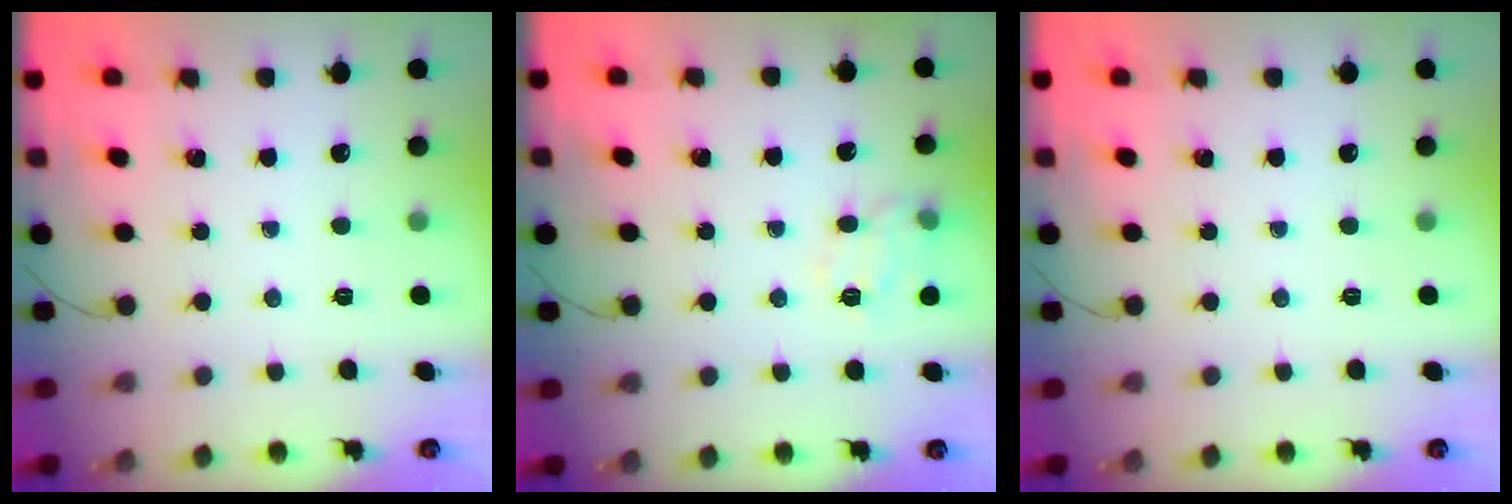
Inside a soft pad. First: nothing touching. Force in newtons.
{"total": 9.6, "press": 9.6, "slide": 0.4}
{"total": 0.0}